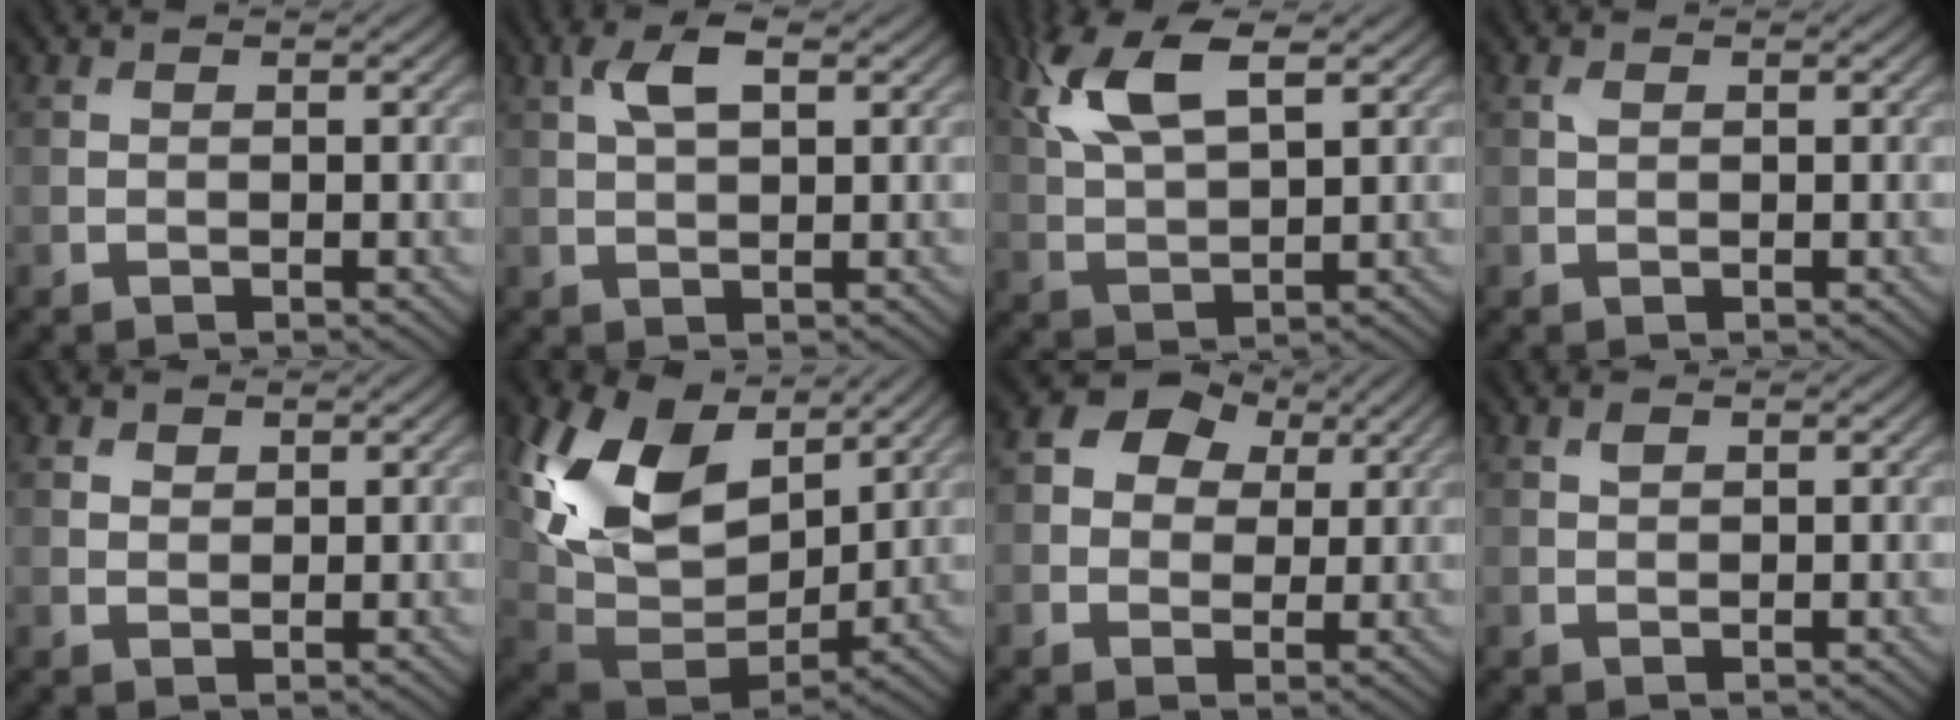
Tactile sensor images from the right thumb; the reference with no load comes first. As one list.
[{"total": 4.5, "force": [1.7, 2.0, 3.6], "torque": [-0.080, 0.008, 0.030]}, {"total": 9.5, "force": [4.6, 3.6, 7.5], "torque": [-0.168, 0.016, 0.093]}, {"total": 0.6, "force": [0.3, 0.3, 0.4], "torque": [-0.012, 0.003, 0.005]}, {"total": 1.3, "force": [0.9, 0.8, 0.4], "torque": [-0.007, -0.001, 0.018]}, {"total": 16.1, "force": [6.3, 10.4, 10.5], "torque": [-0.239, 0.002, 0.141]}, {"total": 7.4, "force": [2.5, 5.8, 3.8], "torque": [-0.095, 0.022, 0.024]}, {"total": 0.7, "force": [0.5, 0.4, 0.4], "torque": [-0.012, -0.001, 0.010]}]